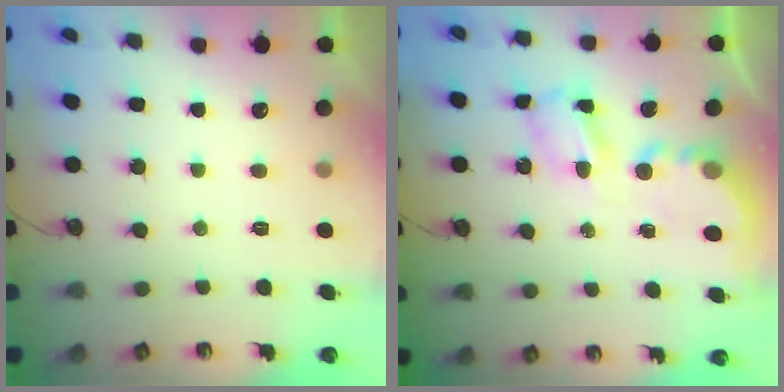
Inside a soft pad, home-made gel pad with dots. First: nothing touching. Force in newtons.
{"total": 7.3, "press": 7.3, "slide": 0.5}